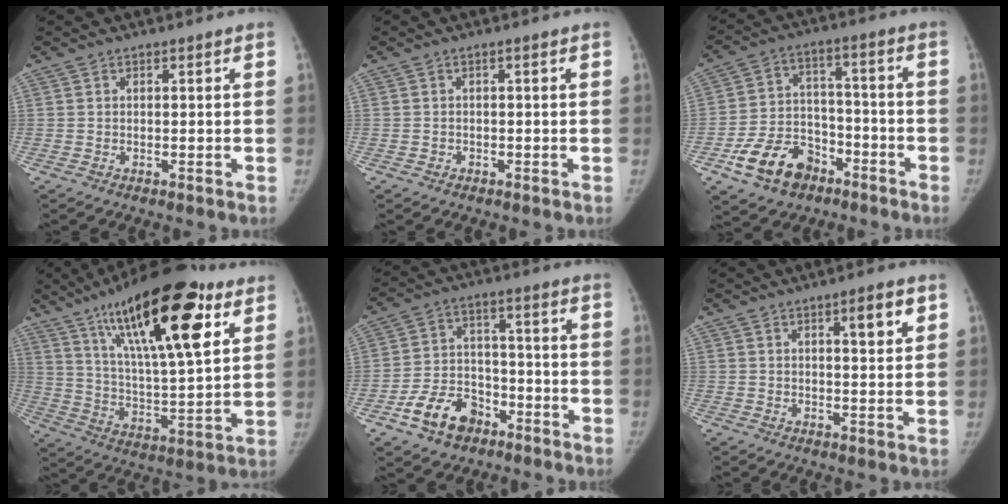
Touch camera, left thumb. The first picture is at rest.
{"total": 0.8, "force": [-0.4, 0.7, 0.0], "torque": [0.007, 0.007, -0.007]}
{"total": 12.8, "force": [-7.5, 8.7, 5.7], "torque": [-0.072, 0.054, -0.125]}
{"total": 26.9, "force": [13.8, 8.1, 21.6], "torque": [-0.333, -0.033, 0.231]}
{"total": 10.8, "force": [-6.4, 7.3, 4.8], "torque": [-0.059, 0.044, -0.108]}
{"total": 5.2, "force": [2.6, 1.2, 4.3], "torque": [-0.052, -0.013, 0.037]}